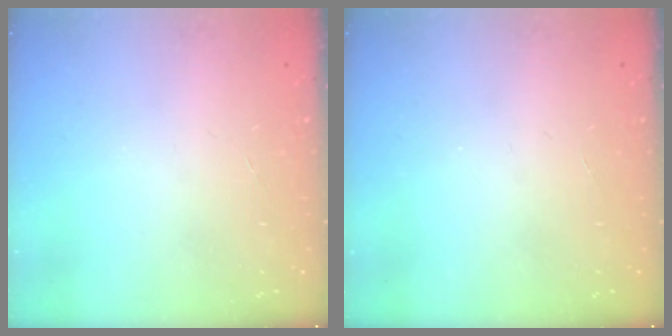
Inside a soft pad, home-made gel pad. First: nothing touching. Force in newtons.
{"total": 0.0}